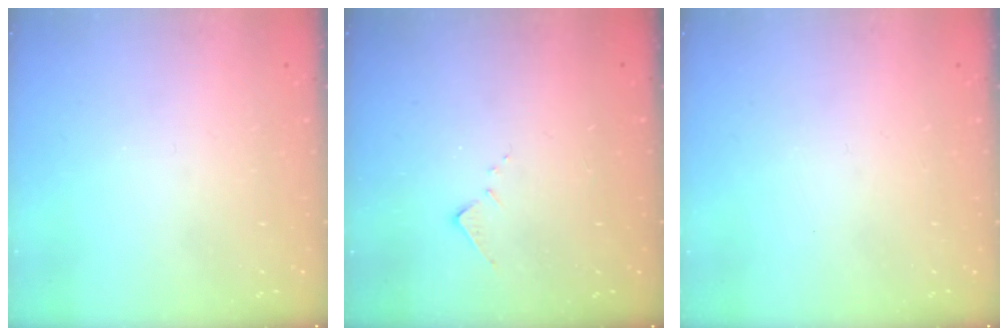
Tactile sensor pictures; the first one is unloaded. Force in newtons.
{"total": 6.8, "press": 6.8, "slide": 0.5}
{"total": 0.0}